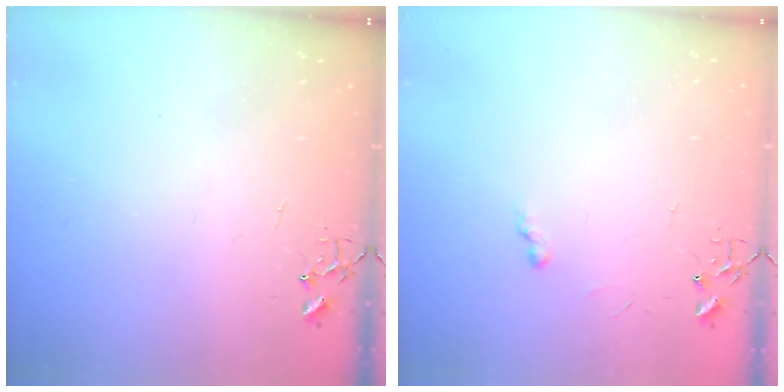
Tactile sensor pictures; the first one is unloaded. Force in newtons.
{"total": 4.6, "press": 4.5, "slide": 0.6}